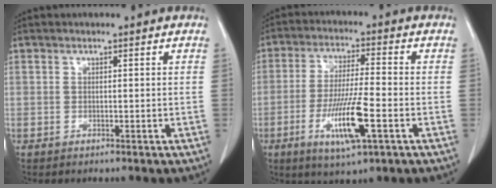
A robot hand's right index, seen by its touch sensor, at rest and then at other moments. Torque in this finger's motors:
{"motor_torque": [1.71, -0.43, 0.60, 0.21]}